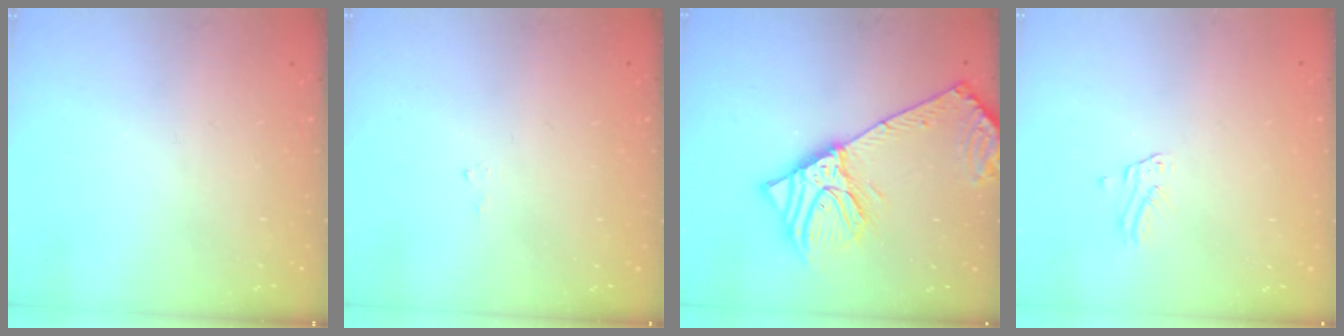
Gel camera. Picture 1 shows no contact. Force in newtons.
{"total": 3.0, "press": 3.0, "slide": 0.1}
{"total": 18.0, "press": 17.7, "slide": 3.2}
{"total": 1.2, "press": 1.2, "slide": 0.0}